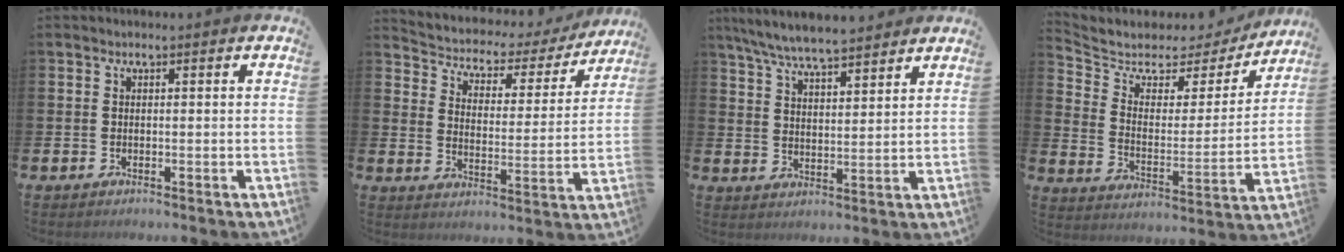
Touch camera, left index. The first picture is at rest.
{"total": 3.9, "force": [3.4, 2.0, 0.5], "torque": [-0.037, -0.028, 0.048]}
{"total": 6.9, "force": [6.6, 0.4, 1.9], "torque": [-0.066, -0.029, 0.120]}
{"total": 5.0, "force": [4.2, 2.6, 0.9], "torque": [-0.055, -0.035, 0.063]}